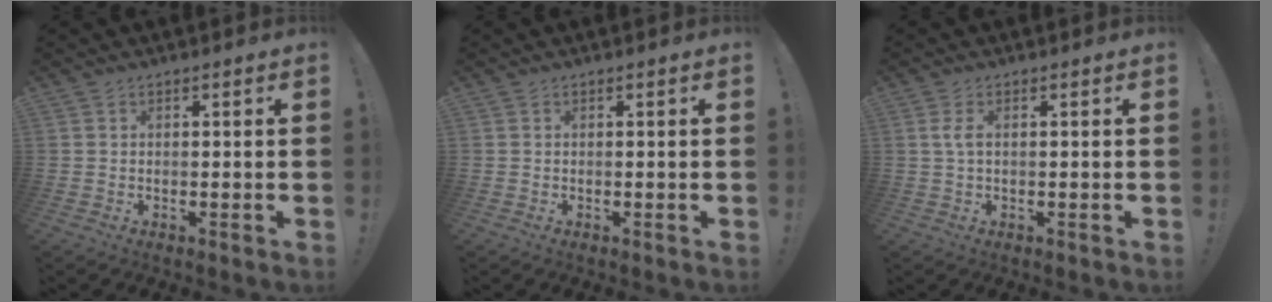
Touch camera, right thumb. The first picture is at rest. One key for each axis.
{"total": 0.0}
{"total": 2.5, "fx": 0.4, "fy": 0.9, "fz": 2.3, "tx": -0.052, "ty": 0.001, "tz": 0.004}